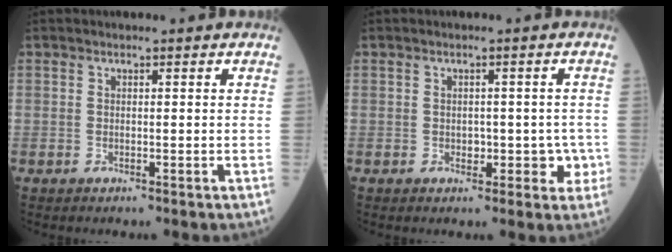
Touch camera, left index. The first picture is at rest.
{"total": 3.6, "force": [-0.8, 2.7, 2.3], "torque": [-0.017, 0.013, -0.005]}